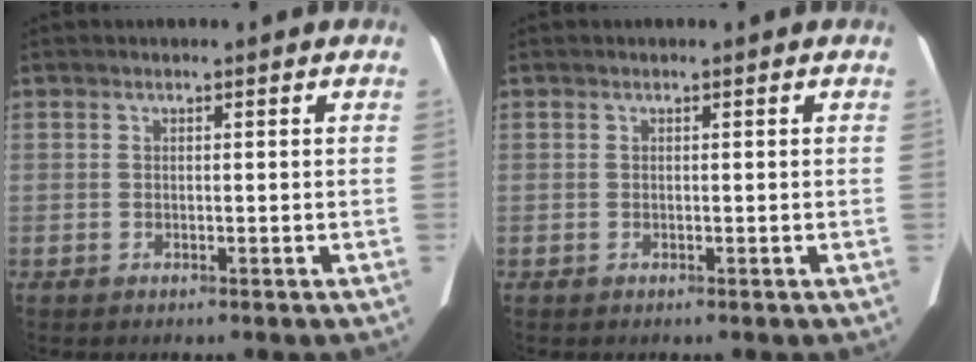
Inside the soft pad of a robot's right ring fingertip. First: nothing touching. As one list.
[{"total": 0.0}]